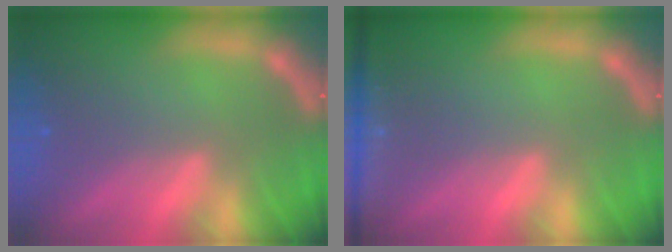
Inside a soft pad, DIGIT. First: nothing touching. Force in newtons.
{"total": 6.0}